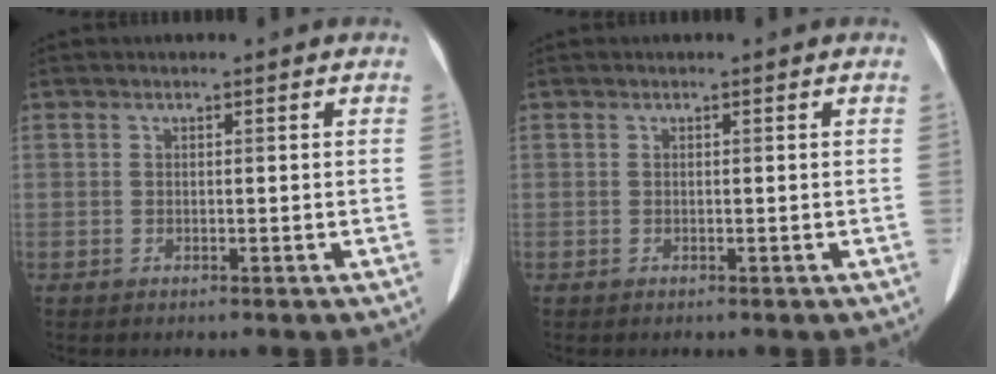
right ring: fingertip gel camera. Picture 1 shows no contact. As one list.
[{"total": 0.0}]